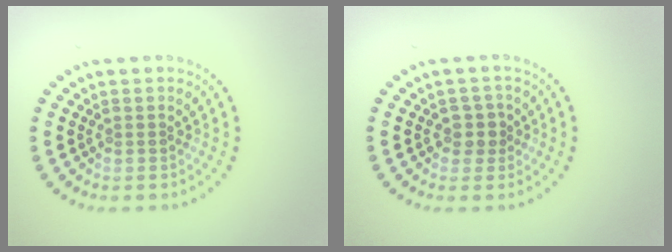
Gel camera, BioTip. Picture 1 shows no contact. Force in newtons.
{"total": 1.8, "press": 1.6, "slide": 0.9}